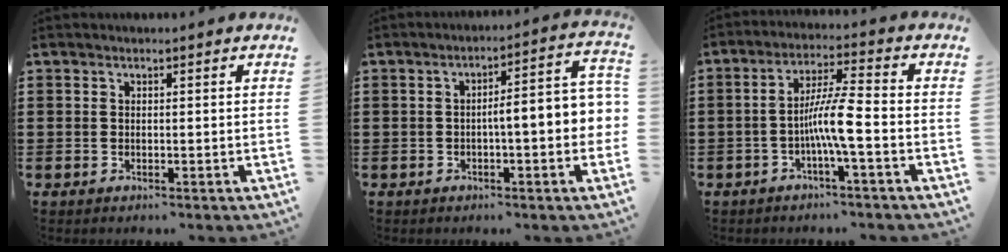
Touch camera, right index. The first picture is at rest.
{"total": 6.3, "force": [-0.7, 0.9, 6.2], "torque": [-0.102, -0.010, -0.018]}
{"total": 7.4, "force": [-2.0, 0.4, 7.1], "torque": [-0.138, -0.002, -0.044]}